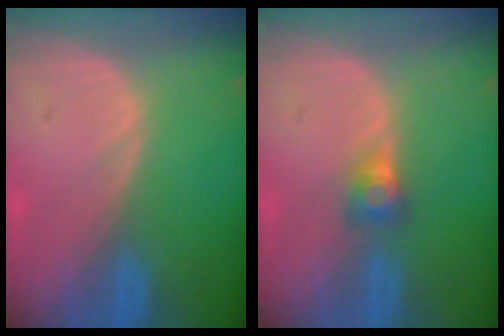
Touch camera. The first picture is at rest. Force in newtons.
{"total": 2.7, "press": 2.5, "slide": 1.0}